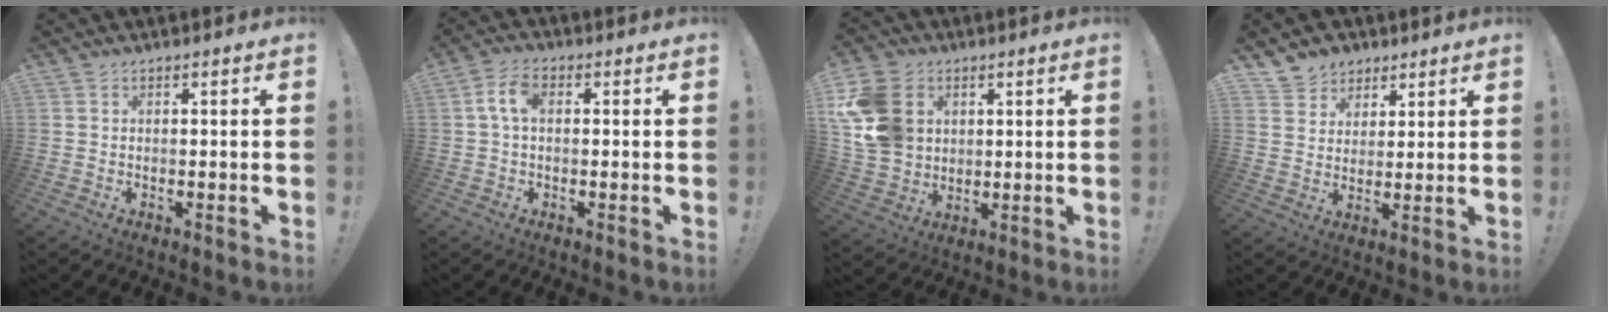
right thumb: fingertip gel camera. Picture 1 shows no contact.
{"total": 6.1, "force": [0.9, 3.5, 4.9], "torque": [-0.091, 0.010, 0.017]}
{"total": 16.0, "force": [4.4, 12.8, 8.4], "torque": [-0.162, -0.012, 0.092]}
{"total": 6.7, "force": [4.2, 5.3, 0.4], "torque": [-0.010, -0.033, 0.085]}